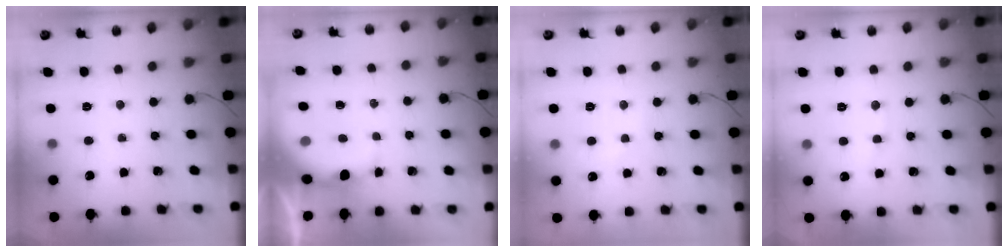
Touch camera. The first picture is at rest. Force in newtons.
{"total": 3.4, "press": 3.2, "slide": 0.9}
{"total": 3.5, "press": 3.3, "slide": 1.1}
{"total": 4.0, "press": 3.9, "slide": 1.1}